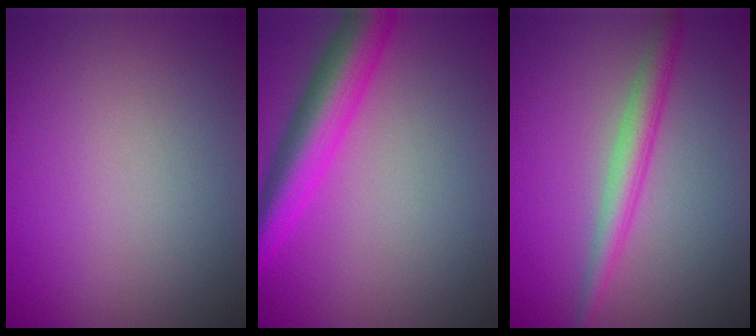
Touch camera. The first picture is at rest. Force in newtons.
{"total": 5.4, "press": 5.4, "slide": 0.2}
{"total": 2.9, "press": 2.9, "slide": 0.1}